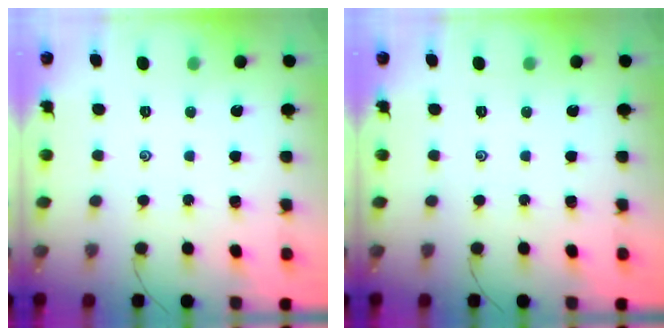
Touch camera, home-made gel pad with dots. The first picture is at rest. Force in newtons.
{"total": 0.0}